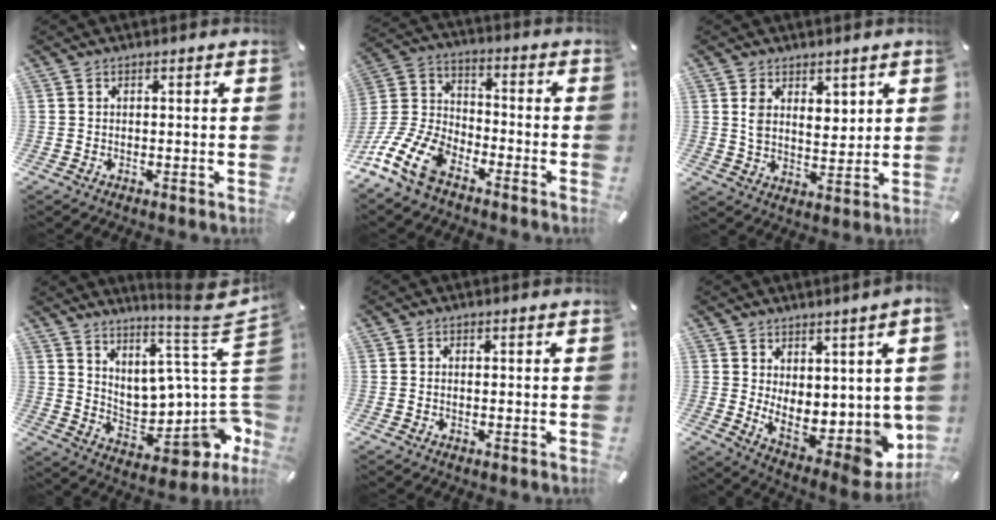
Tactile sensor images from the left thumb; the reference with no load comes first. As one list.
[{"total": 13.8, "force": [-9.5, 7.2, 7.0], "torque": [-0.151, 0.044, -0.178]}, {"total": 6.4, "force": [3.6, 4.2, 3.2], "torque": [-0.052, -0.015, 0.062]}, {"total": 14.0, "force": [4.0, 5.9, 12.1], "torque": [-0.124, -0.094, 0.059]}, {"total": 0.8, "force": [-0.3, 0.4, 0.7], "torque": [-0.013, 0.000, -0.005]}, {"total": 10.2, "force": [-0.6, 4.9, 8.9], "torque": [-0.074, -0.043, 0.002]}]